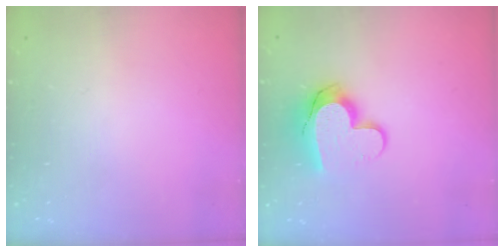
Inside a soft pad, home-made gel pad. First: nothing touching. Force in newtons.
{"total": 12.2, "press": 12.2, "slide": 0.9}